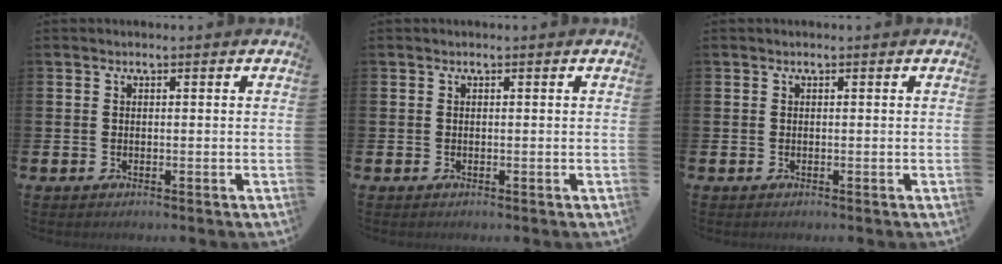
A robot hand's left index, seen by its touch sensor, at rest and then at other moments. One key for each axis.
{"total": 0.0}
{"total": 0.0}